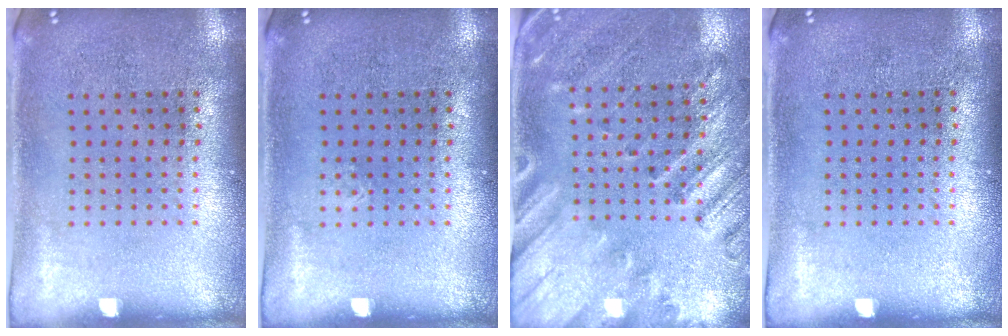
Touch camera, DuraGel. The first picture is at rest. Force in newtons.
{"total": 0.0}
{"total": 2.5, "press": 2.0, "slide": 1.5}
{"total": 0.0}